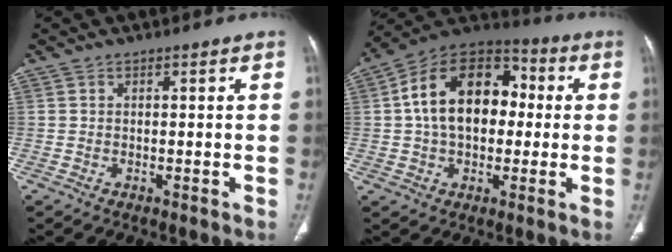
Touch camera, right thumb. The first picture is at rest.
{"total": 18.9, "force": [1.9, 12.6, 13.9], "torque": [-0.203, 0.036, 0.023]}